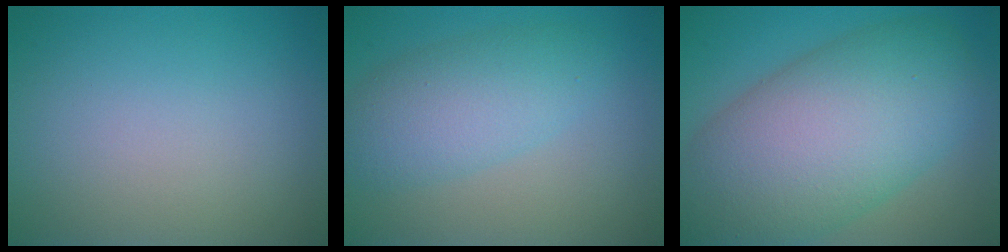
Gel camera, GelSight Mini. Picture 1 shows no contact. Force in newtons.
{"total": 4.8, "press": 4.8, "slide": 0.1}
{"total": 13.0, "press": 12.9, "slide": 0.8}